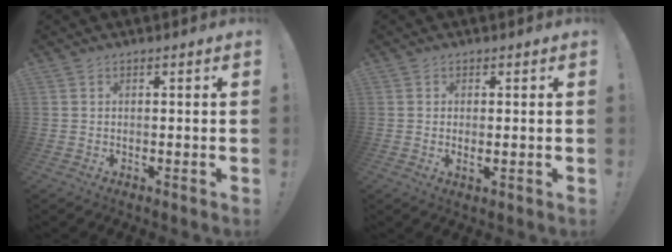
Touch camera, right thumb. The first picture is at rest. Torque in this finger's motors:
{"motor_torque": [-0.12, -0.20, 0.03, 0.04, 0.00]}